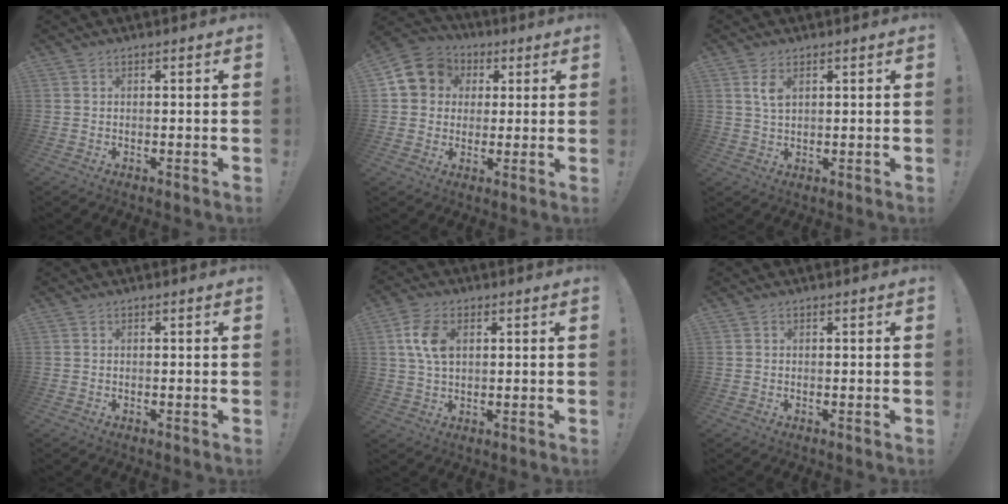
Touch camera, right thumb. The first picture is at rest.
{"total": 11.1, "force": [3.0, 9.9, 4.0], "torque": [-0.057, -0.001, 0.064]}
{"total": 4.0, "force": [1.7, 2.0, 3.0], "torque": [-0.048, -0.006, 0.028]}
{"total": 0.0}
{"total": 8.8, "force": [2.1, 5.7, 6.4], "torque": [-0.114, 0.002, 0.039]}
{"total": 0.0}